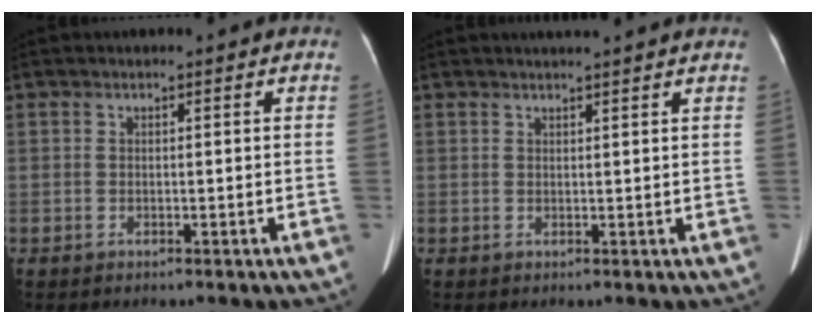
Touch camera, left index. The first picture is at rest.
{"total": 5.0, "force": [4.5, -0.2, 2.2], "torque": [-0.029, 0.023, 0.050]}